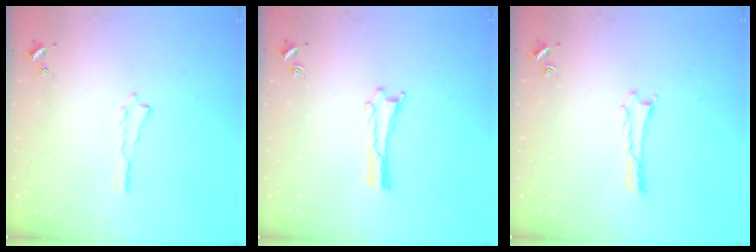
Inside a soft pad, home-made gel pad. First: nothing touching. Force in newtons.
{"total": 0.0}
{"total": 0.0}